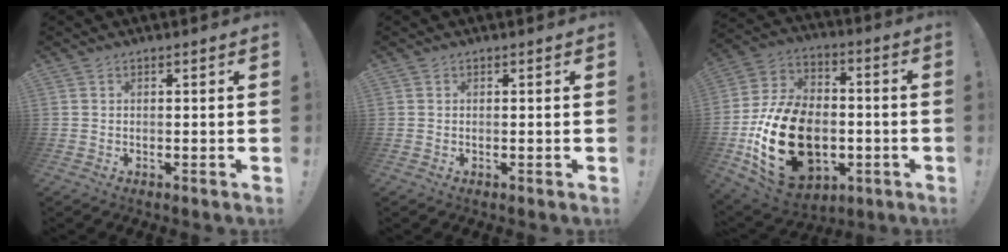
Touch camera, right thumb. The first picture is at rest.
{"total": 0.0}
{"total": 25.9, "force": [-6.3, 17.7, 17.8], "torque": [-0.328, 0.041, -0.087]}